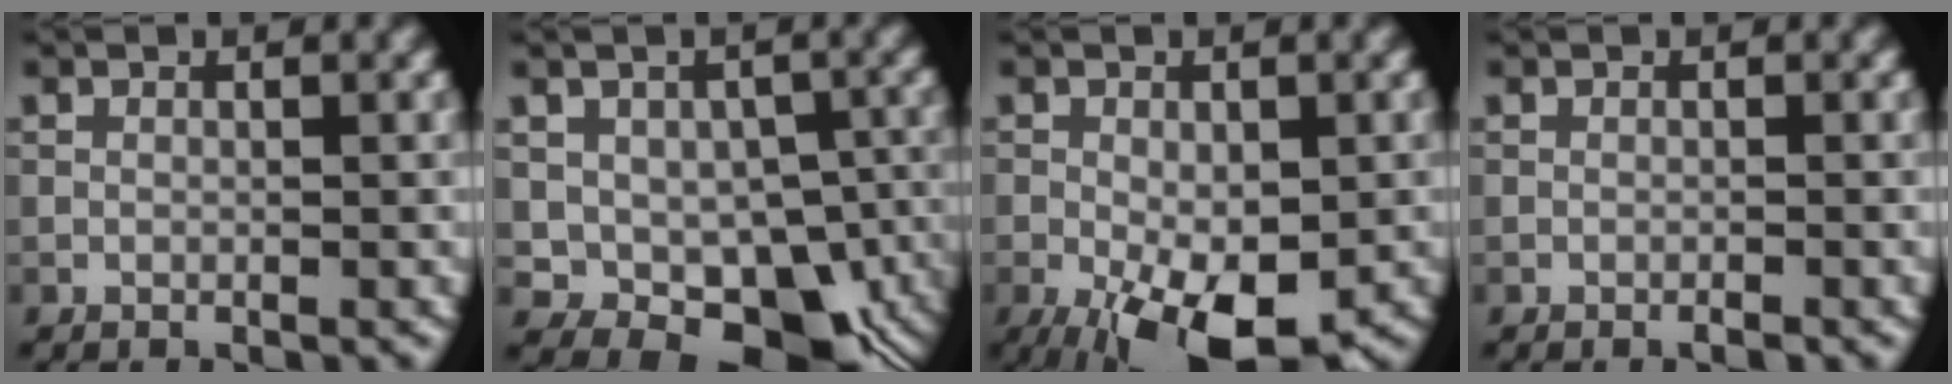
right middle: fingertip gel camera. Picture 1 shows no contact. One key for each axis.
{"total": 10.1, "fx": -3.2, "fy": 7.2, "fz": 6.3, "tx": -0.067, "ty": -0.020, "tz": -0.030}
{"total": 9.3, "fx": -3.8, "fy": 4.4, "fz": 7.3, "tx": -0.130, "ty": -0.025, "tz": -0.049}
{"total": 0.5, "fx": -0.4, "fy": 0.1, "fz": 0.4, "tx": -0.004, "ty": -0.001, "tz": -0.006}